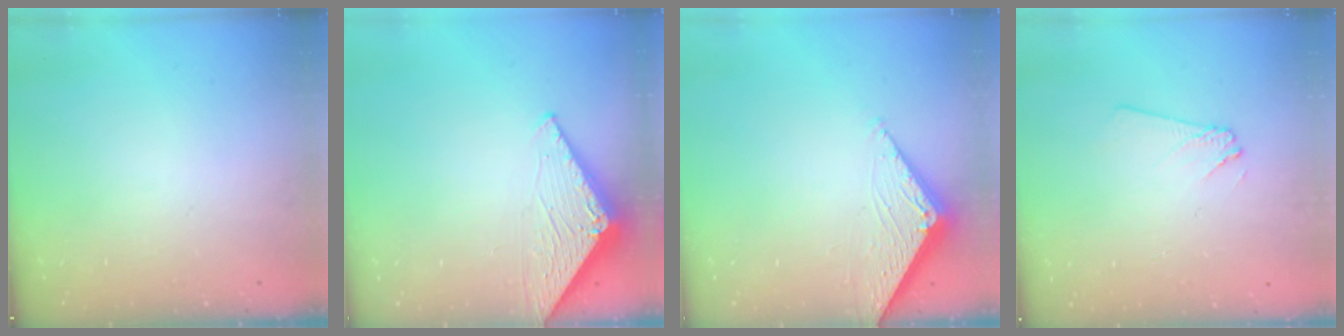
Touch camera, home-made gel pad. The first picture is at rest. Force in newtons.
{"total": 3.0, "press": 3.0, "slide": 0.2}
{"total": 2.6, "press": 2.6, "slide": 0.3}
{"total": 3.0, "press": 3.0, "slide": 0.4}